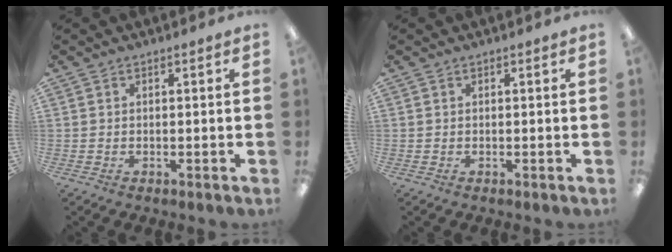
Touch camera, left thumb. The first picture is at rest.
{"total": 0.0}